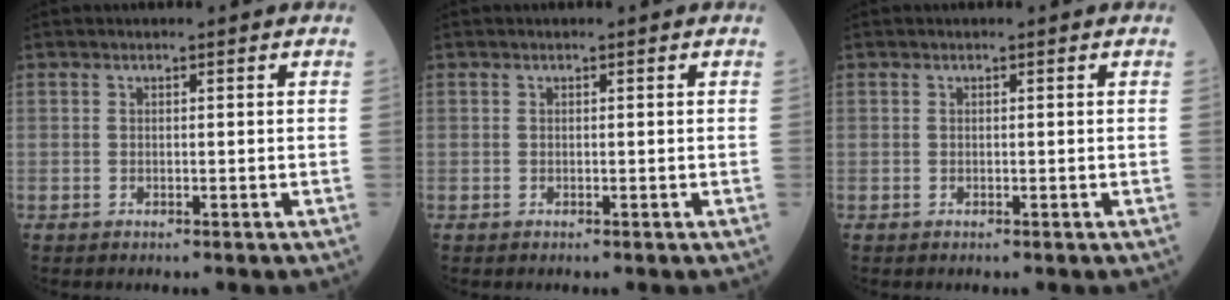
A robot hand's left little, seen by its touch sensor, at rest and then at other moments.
{"total": 0.0}
{"total": 0.0}